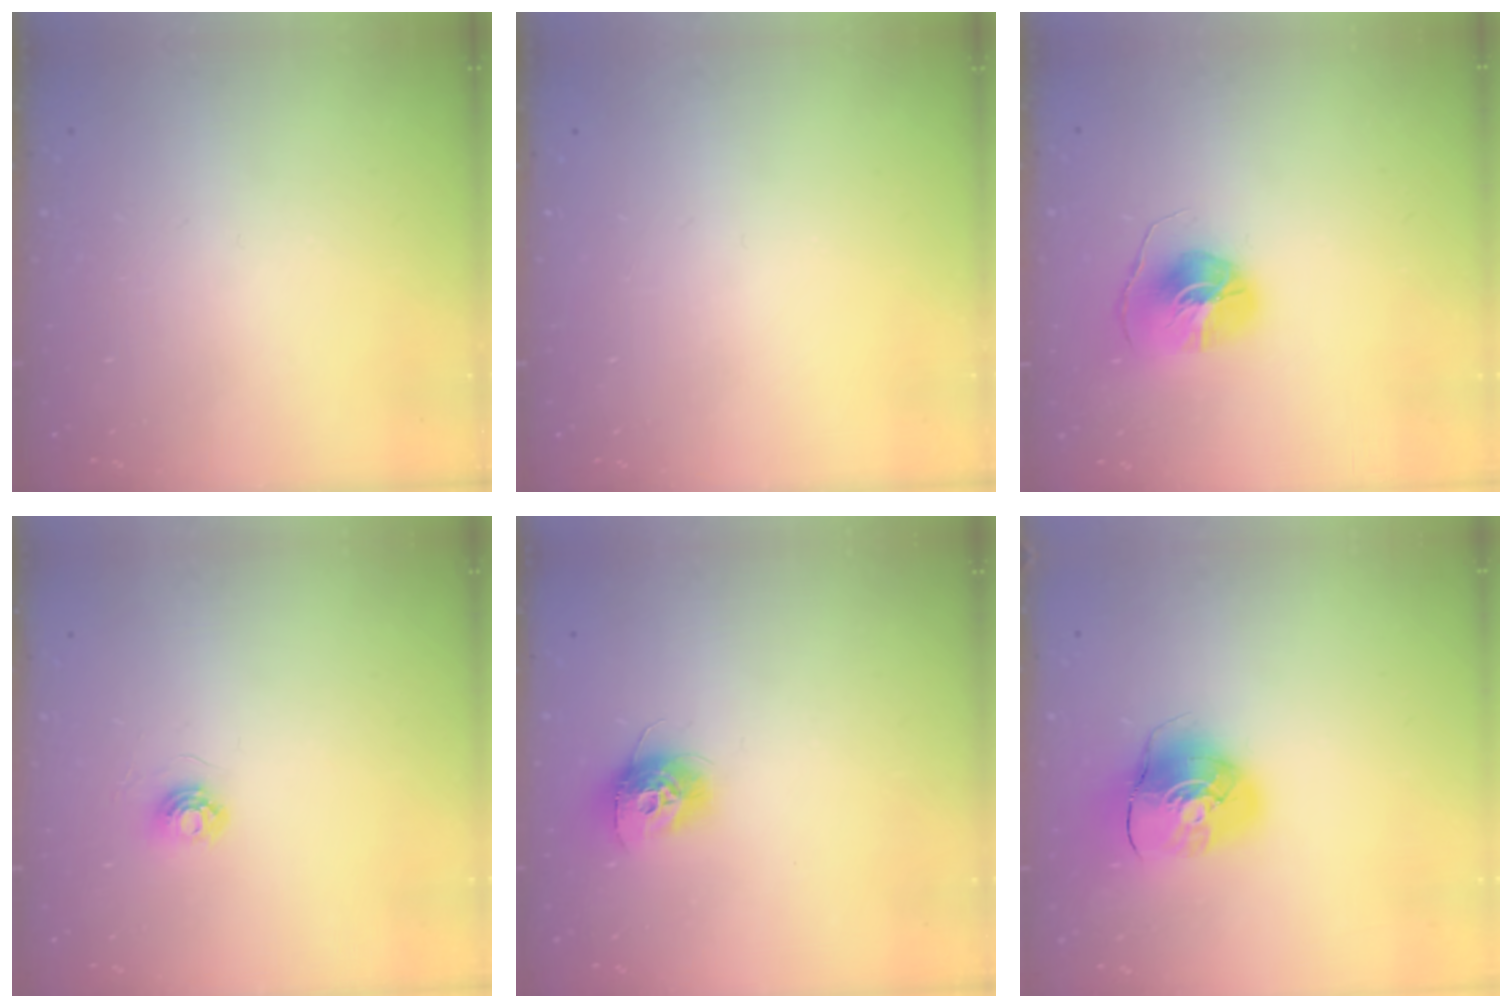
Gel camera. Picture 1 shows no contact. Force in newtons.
{"total": 0.0}
{"total": 9.2, "press": 9.2, "slide": 0.4}
{"total": 4.7, "press": 4.7, "slide": 0.3}
{"total": 10.2, "press": 10.2, "slide": 0.4}
{"total": 8.9, "press": 8.9, "slide": 1.2}